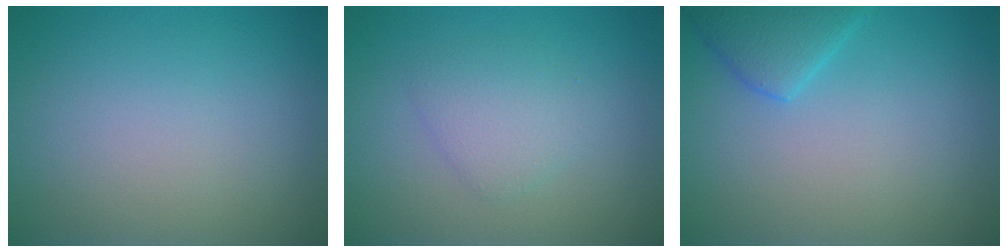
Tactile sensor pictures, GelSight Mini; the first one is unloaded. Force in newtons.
{"total": 2.2, "press": 2.2, "slide": 0.1}
{"total": 2.8, "press": 2.8, "slide": 0.3}